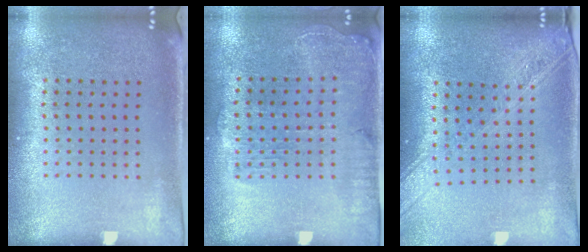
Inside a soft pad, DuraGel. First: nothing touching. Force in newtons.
{"total": 1.4, "press": 1.4, "slide": 0.3}
{"total": 2.2, "press": 1.9, "slide": 1.2}